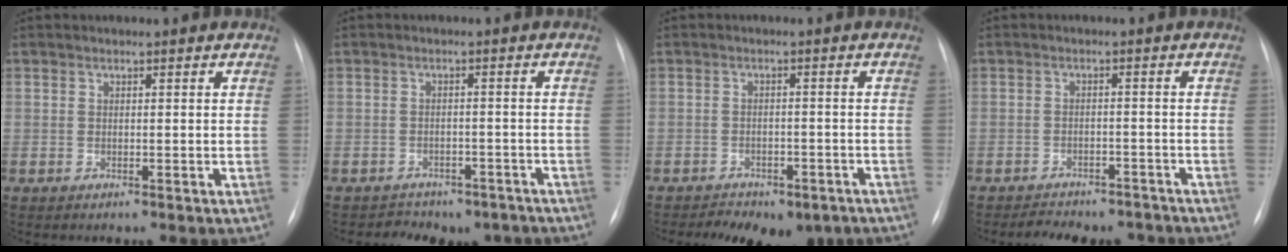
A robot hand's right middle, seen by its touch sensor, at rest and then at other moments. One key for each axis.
{"total": 8.2, "fx": -6.8, "fy": 4.4, "fz": 1.1, "tx": -0.010, "ty": 0.016, "tz": -0.072}
{"total": 11.0, "fx": -8.4, "fy": 5.3, "fz": 4.7, "tx": -0.072, "ty": 0.005, "tz": -0.102}
{"total": 9.7, "fx": -8.7, "fy": 3.6, "fz": 2.5, "tx": -0.042, "ty": 0.006, "tz": -0.103}